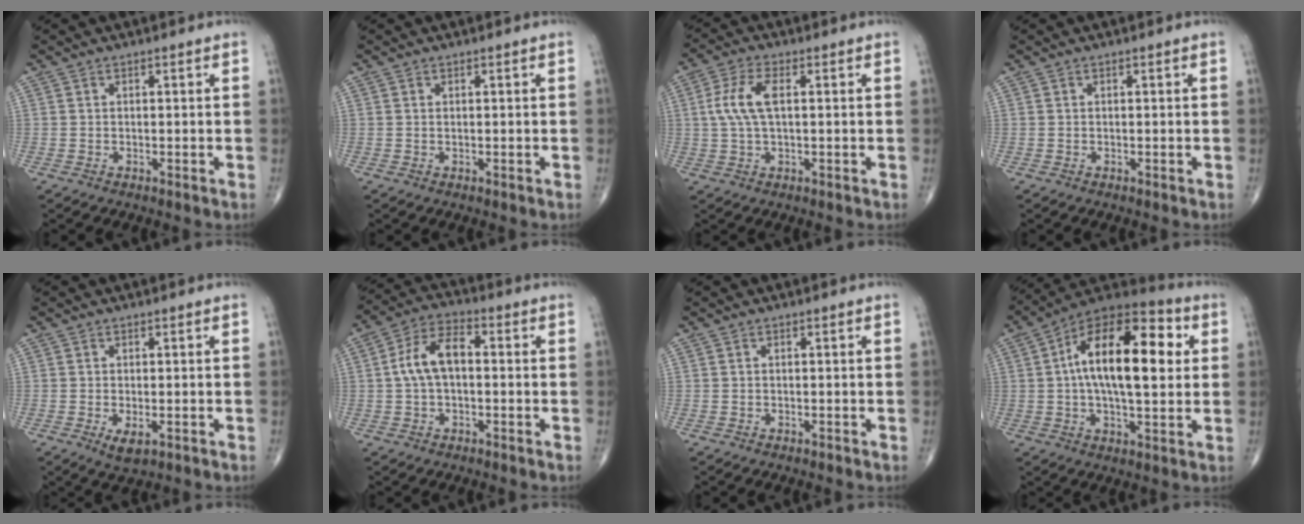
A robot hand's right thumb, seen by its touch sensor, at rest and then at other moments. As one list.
[{"total": 0.0}, {"total": 6.9, "force": [1.0, 2.9, 6.2], "torque": [-0.146, 0.013, 0.019]}, {"total": 0.0}, {"total": 2.9, "force": [-1.0, 1.3, 2.4], "torque": [-0.042, -0.006, -0.013]}, {"total": 8.7, "force": [0.2, 4.9, 7.2], "torque": [-0.137, 0.029, -0.005]}, {"total": 0.0}, {"total": 21.0, "force": [3.4, 9.4, 18.5], "torque": [-0.281, 0.023, 0.040]}]